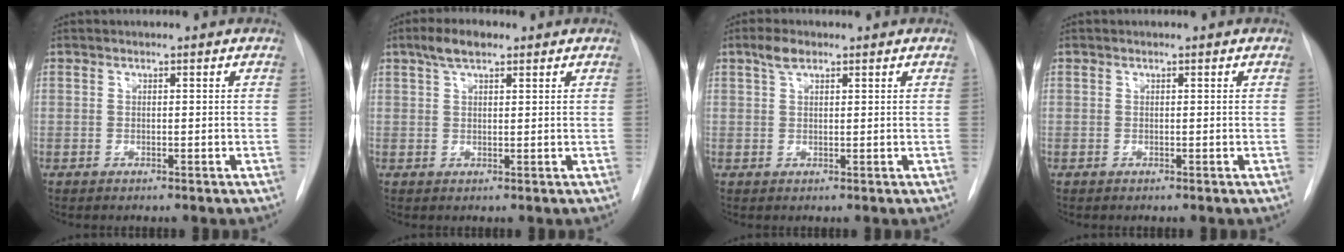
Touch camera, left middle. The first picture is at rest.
{"total": 4.0, "force": [2.6, 1.5, 2.6], "torque": [-0.055, 0.012, 0.048]}
{"total": 2.4, "force": [1.5, 1.1, 1.5], "torque": [-0.033, 0.009, 0.031]}
{"total": 0.0}